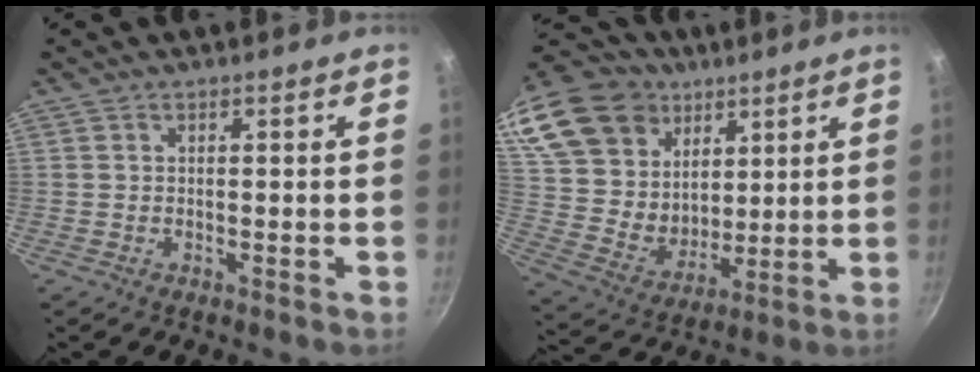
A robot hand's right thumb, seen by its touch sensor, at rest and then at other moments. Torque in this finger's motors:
{"motor_torque": [-0.80, 1.47, 0.06, 0.26, 0.09]}